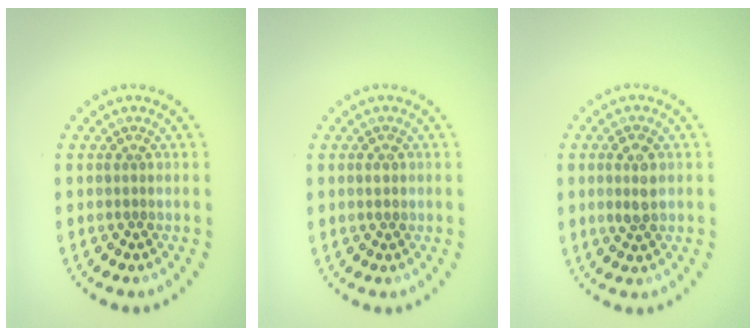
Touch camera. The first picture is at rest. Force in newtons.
{"total": 1.2, "press": 1.2, "slide": 0.0}
{"total": 2.1, "press": 2.1, "slide": 0.4}